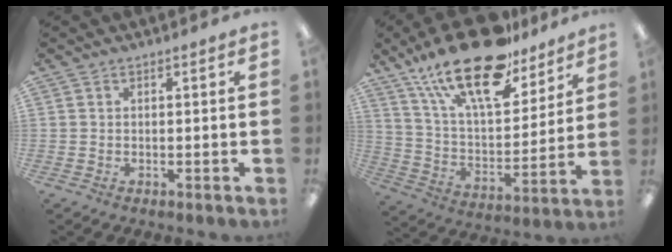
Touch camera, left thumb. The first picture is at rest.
{"total": 24.9, "force": [17.4, 9.8, 14.8], "torque": [-0.252, -0.098, 0.300]}